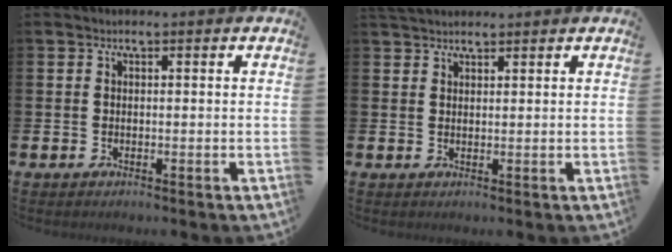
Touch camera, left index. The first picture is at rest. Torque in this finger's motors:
{"motor_torque": [-0.10, -0.22, 0.06, 0.09]}